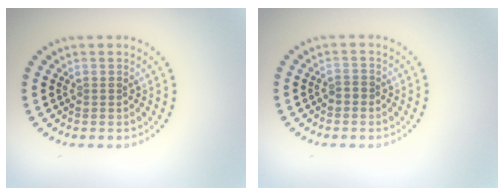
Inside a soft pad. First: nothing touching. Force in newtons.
{"total": 1.0, "press": 0.9, "slide": 0.2}